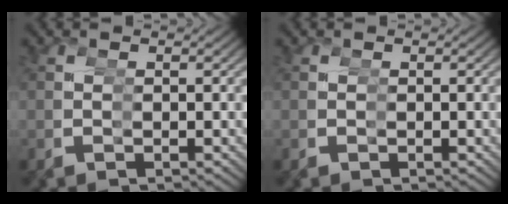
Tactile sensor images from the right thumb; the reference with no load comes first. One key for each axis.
{"total": 0.0}